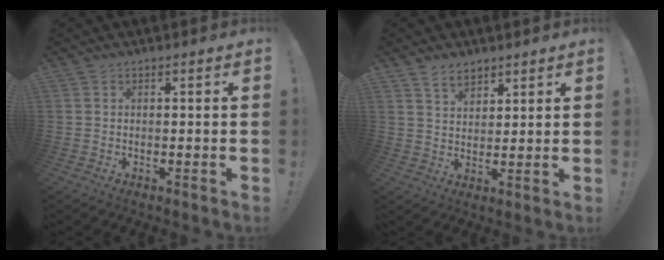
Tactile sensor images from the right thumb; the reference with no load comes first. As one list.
[{"total": 5.7, "force": [4.4, 3.1, 1.8], "torque": [-0.031, -0.023, 0.084]}]